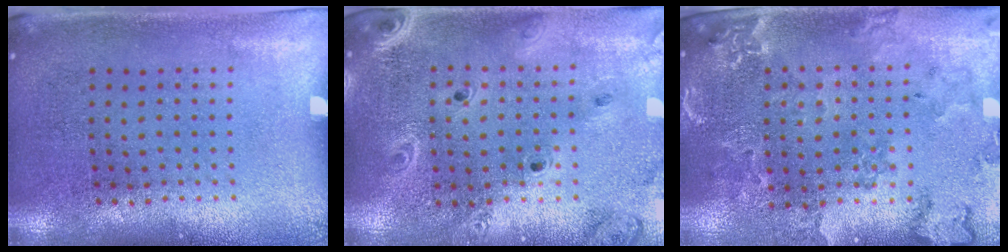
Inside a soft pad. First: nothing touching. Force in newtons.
{"total": 2.4, "press": 2.1, "slide": 1.2}
{"total": 0.9, "press": 0.9, "slide": 0.2}